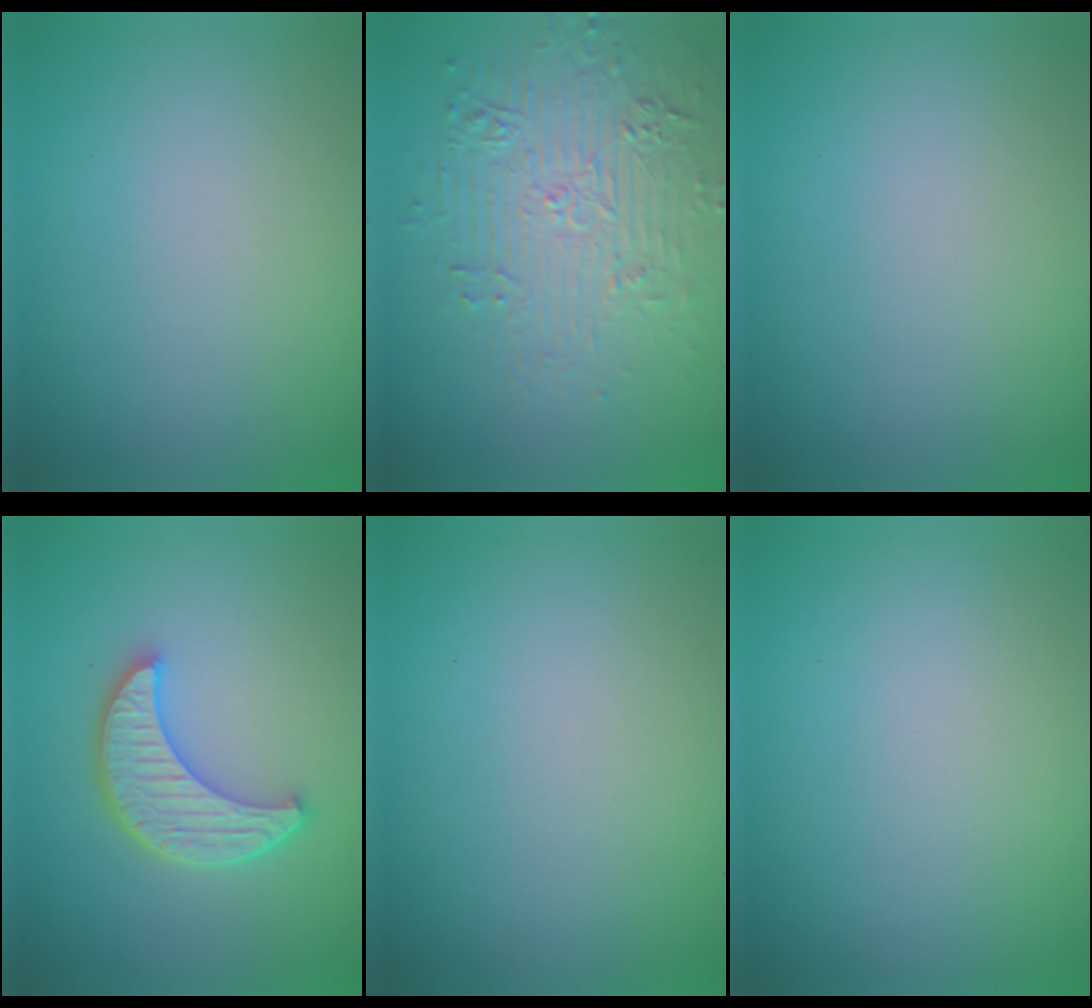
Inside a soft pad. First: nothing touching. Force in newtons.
{"total": 4.8, "press": 4.2, "slide": 2.4}
{"total": 0.0}
{"total": 4.9, "press": 3.9, "slide": 2.9}
{"total": 0.0}
{"total": 0.0}